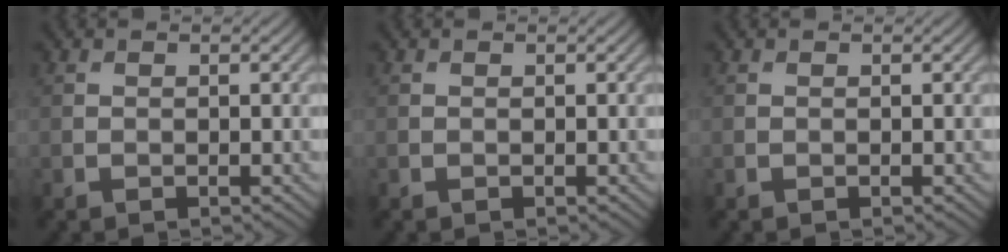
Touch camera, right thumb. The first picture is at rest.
{"total": 0.0}
{"total": 0.0}